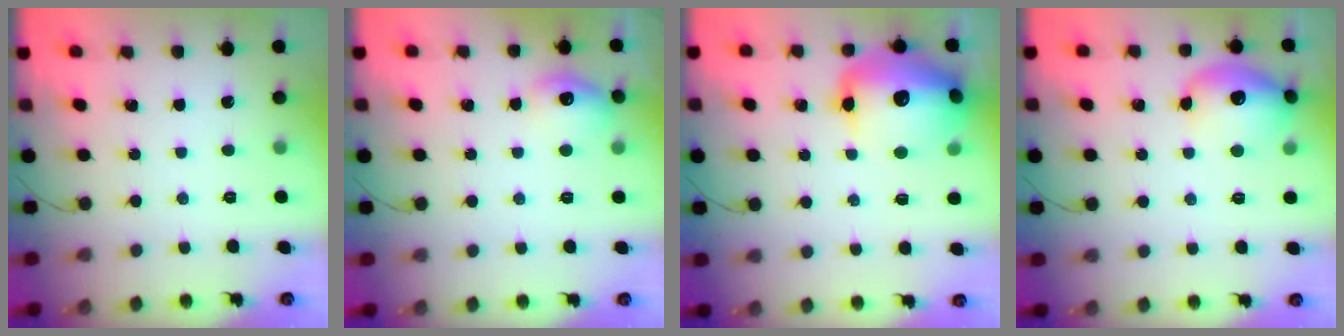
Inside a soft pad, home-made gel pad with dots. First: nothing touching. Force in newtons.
{"total": 10.0, "press": 10.0, "slide": 0.3}
{"total": 20.0, "press": 19.6, "slide": 3.9}
{"total": 13.4, "press": 13.4, "slide": 0.8}